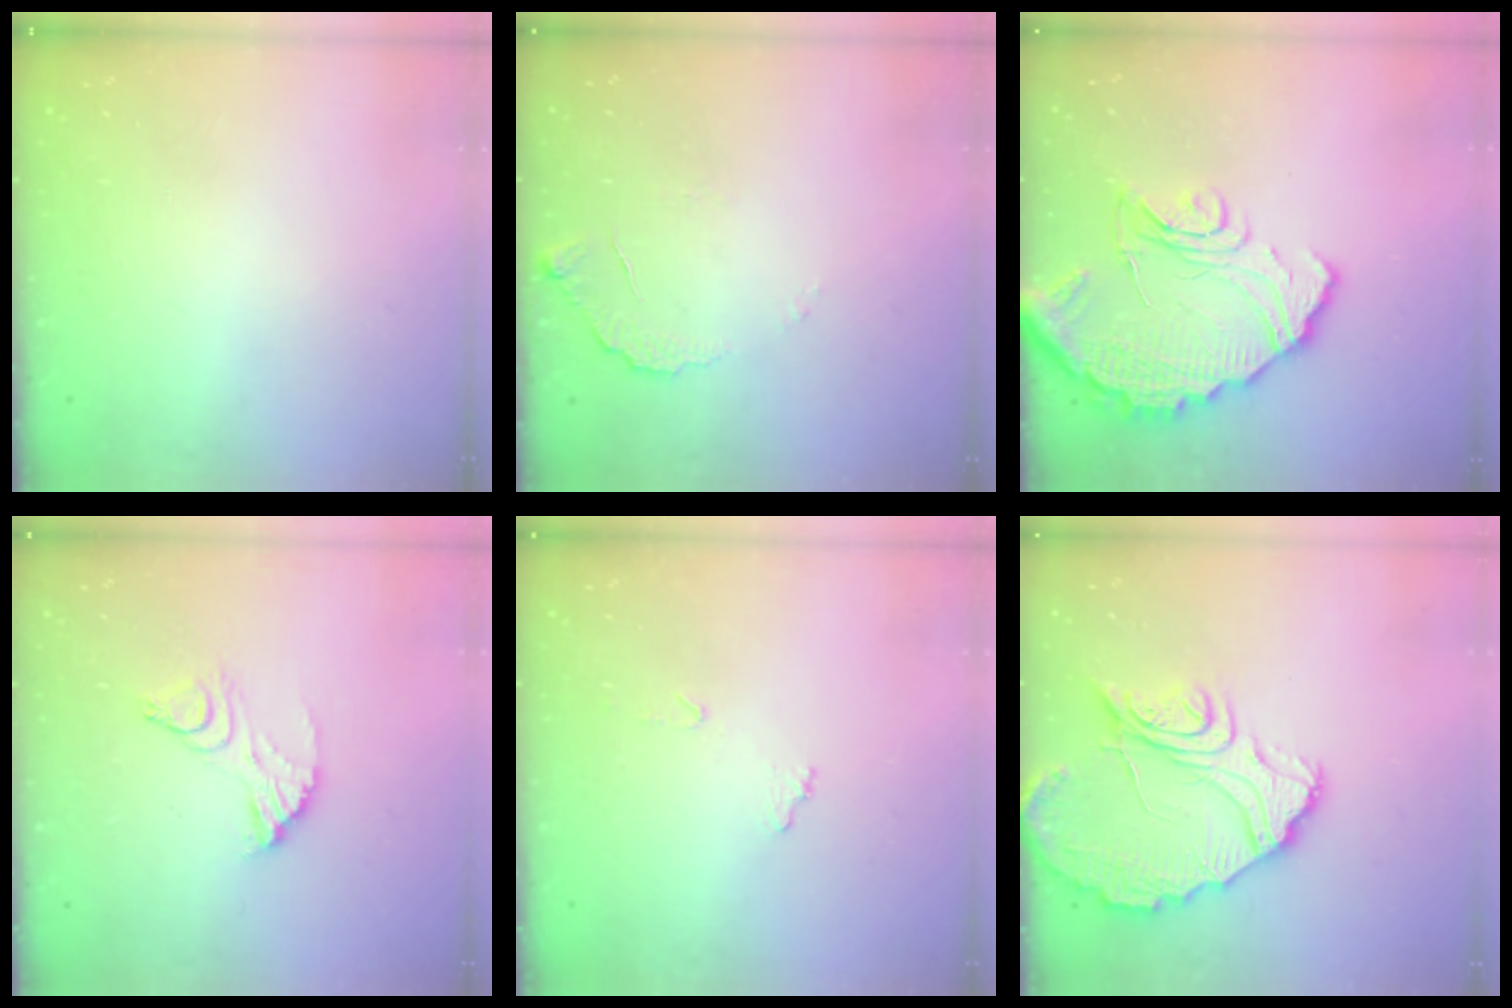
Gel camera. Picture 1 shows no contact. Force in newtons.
{"total": 8.3, "press": 8.3, "slide": 0.3}
{"total": 17.5, "press": 17.5, "slide": 1.1}
{"total": 11.6, "press": 11.6, "slide": 0.9}
{"total": 6.2, "press": 6.2, "slide": 0.3}
{"total": 15.2, "press": 15.1, "slide": 1.6}